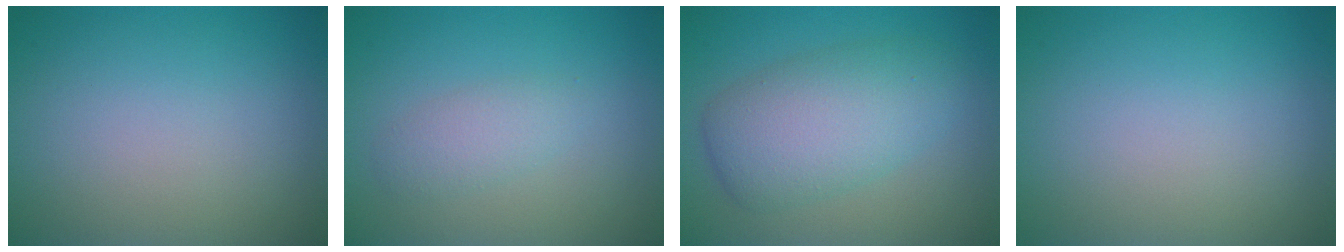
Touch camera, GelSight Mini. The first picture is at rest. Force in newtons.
{"total": 1.9, "press": 1.9, "slide": 0.0}
{"total": 6.1, "press": 6.1, "slide": 0.2}
{"total": 0.0}